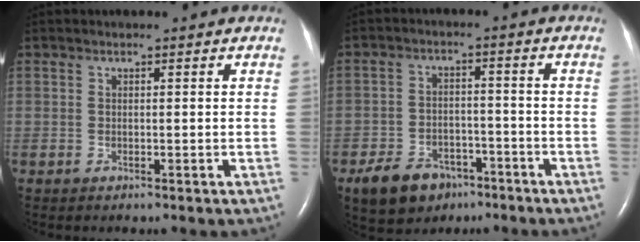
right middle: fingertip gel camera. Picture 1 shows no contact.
{"total": 8.5, "force": [-5.5, 5.3, 3.7], "torque": [-0.078, 0.001, -0.087]}